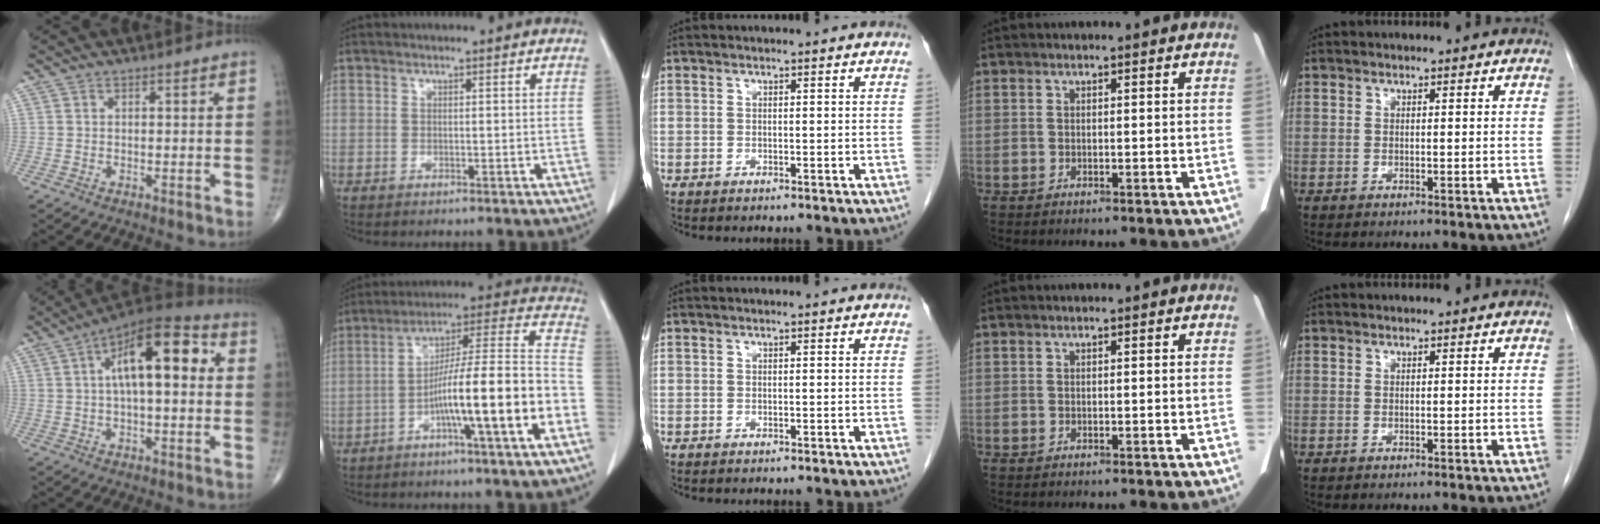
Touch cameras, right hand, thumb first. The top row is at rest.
{"thumb": {"total": 16.8, "force": [3.5, 7.0, 14.8], "torque": [-0.215, 0.030, 0.044]}, "index": {"total": 17.0, "force": [-6.2, 0.0, 15.8], "torque": [-0.238, 0.020, -0.103]}}